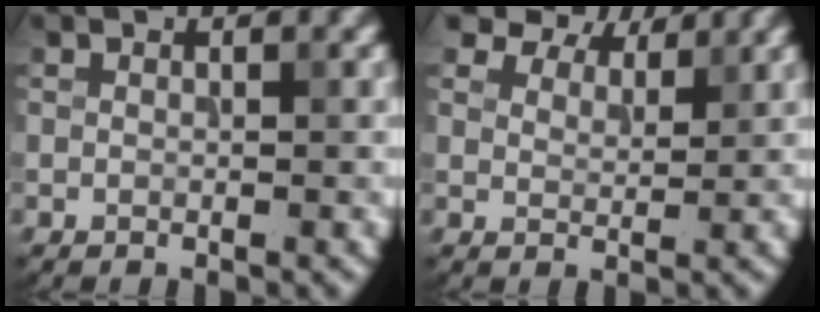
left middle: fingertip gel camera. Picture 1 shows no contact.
{"total": 7.1, "force": [6.2, 2.7, 2.3], "torque": [-0.062, -0.009, 0.110]}